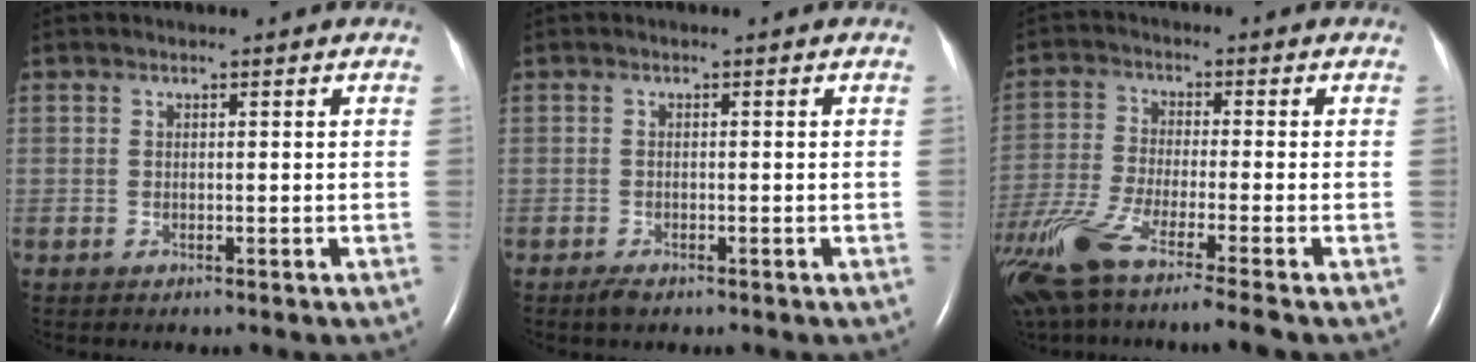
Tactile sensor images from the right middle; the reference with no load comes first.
{"total": 1.2, "force": [-0.9, 0.4, 0.7], "torque": [-0.021, -0.004, -0.013]}
{"total": 13.6, "force": [-9.7, -0.5, 9.4], "torque": [-0.195, -0.050, -0.176]}